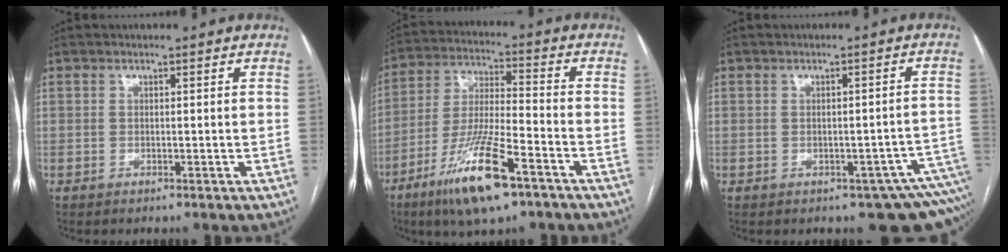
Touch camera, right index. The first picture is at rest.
{"total": 14.5, "force": [-8.5, 2.3, 11.6], "torque": [-0.229, -0.024, -0.151]}
{"total": 7.6, "force": [-4.7, 3.9, 4.6], "torque": [-0.023, 0.022, -0.049]}